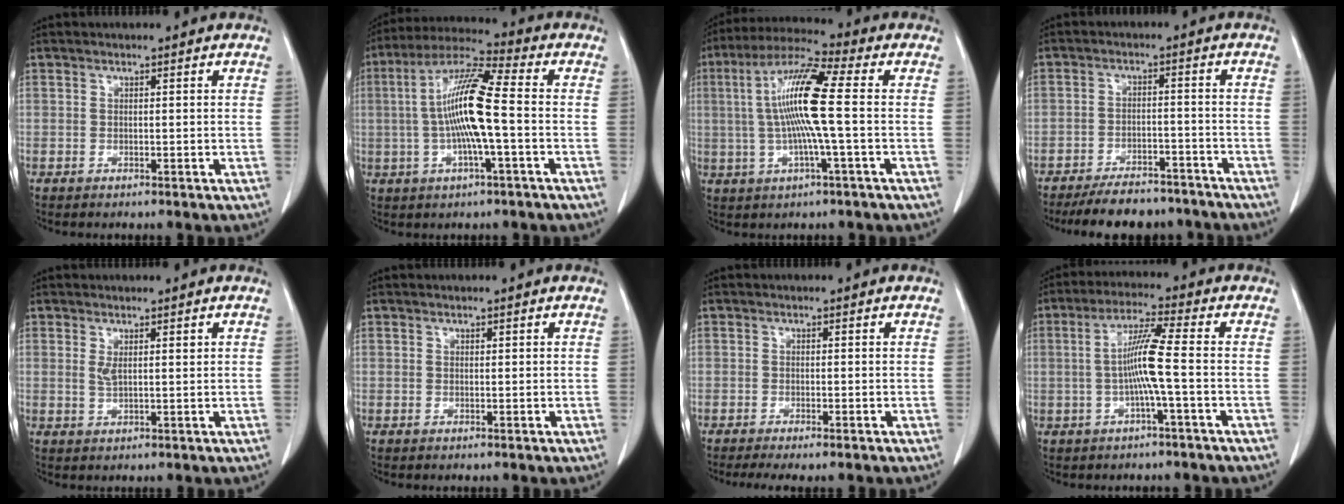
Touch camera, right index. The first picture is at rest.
{"total": 12.4, "force": [-0.8, 0.8, 12.3], "torque": [-0.241, 0.011, -0.022]}
{"total": 12.3, "force": [0.4, -0.1, 12.3], "torque": [-0.242, 0.011, 0.000]}
{"total": 10.9, "force": [-9.8, 3.5, 3.3], "torque": [-0.035, 0.003, -0.136]}
{"total": 2.2, "force": [0.9, 0.6, 1.9], "torque": [-0.037, 0.002, 0.021]}
{"total": 0.0}
{"total": 3.8, "force": [-3.0, 0.3, 2.3], "torque": [-0.032, -0.009, -0.047]}
{"total": 7.1, "force": [-1.0, -0.9, 7.0], "torque": [-0.138, 0.007, -0.019]}